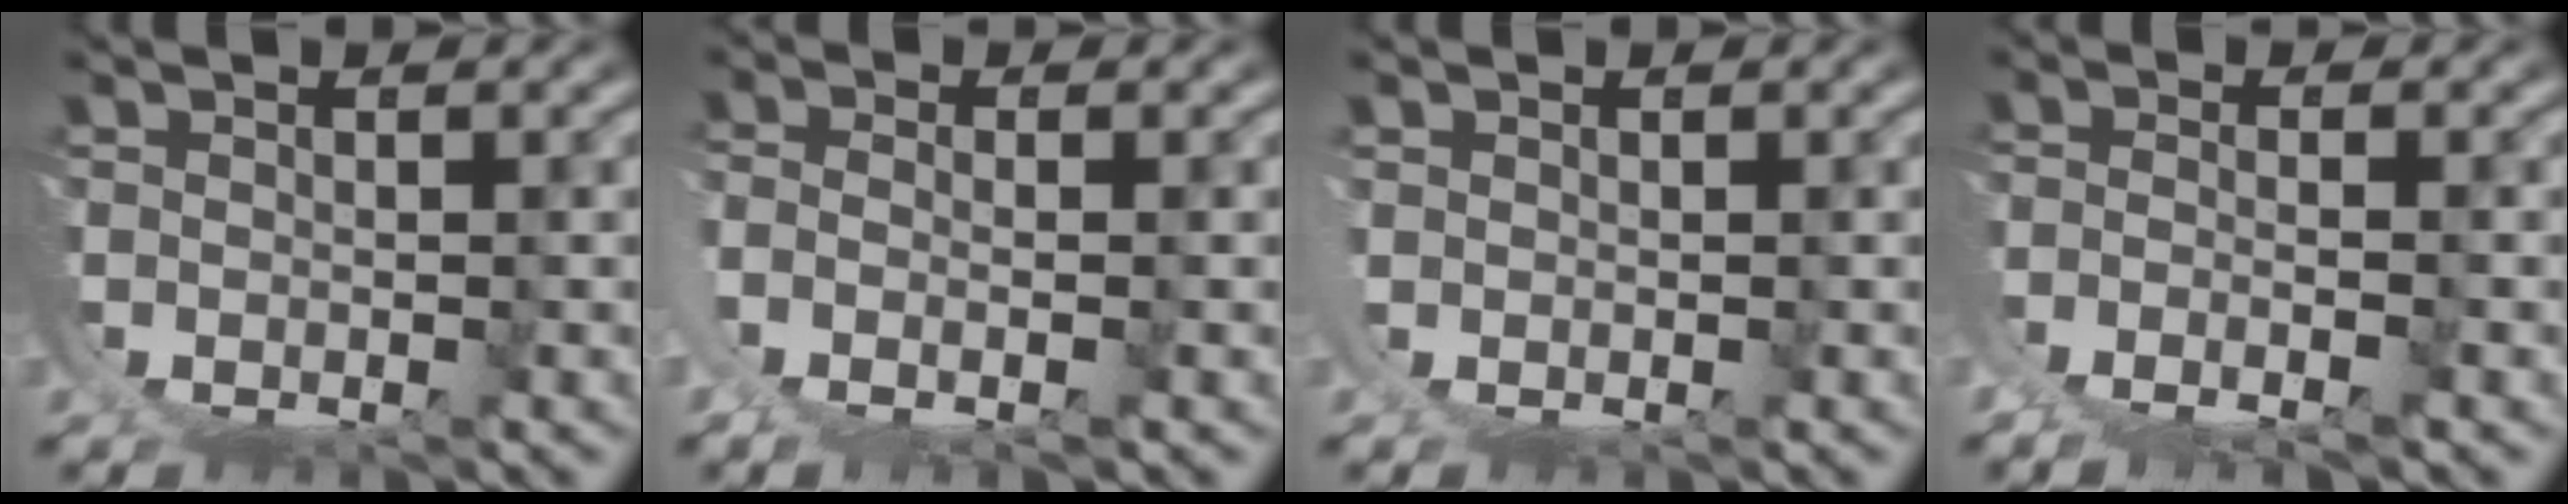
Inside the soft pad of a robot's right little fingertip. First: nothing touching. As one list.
[{"total": 2.9, "force": [0.9, 0.8, 2.6], "torque": [-0.074, -0.017, 0.026]}, {"total": 0.9, "force": [0.6, 0.5, -0.3], "torque": [0.003, 0.005, 0.006]}, {"total": 3.2, "force": [-0.8, 1.3, 2.8], "torque": [-0.059, -0.016, -0.005]}]